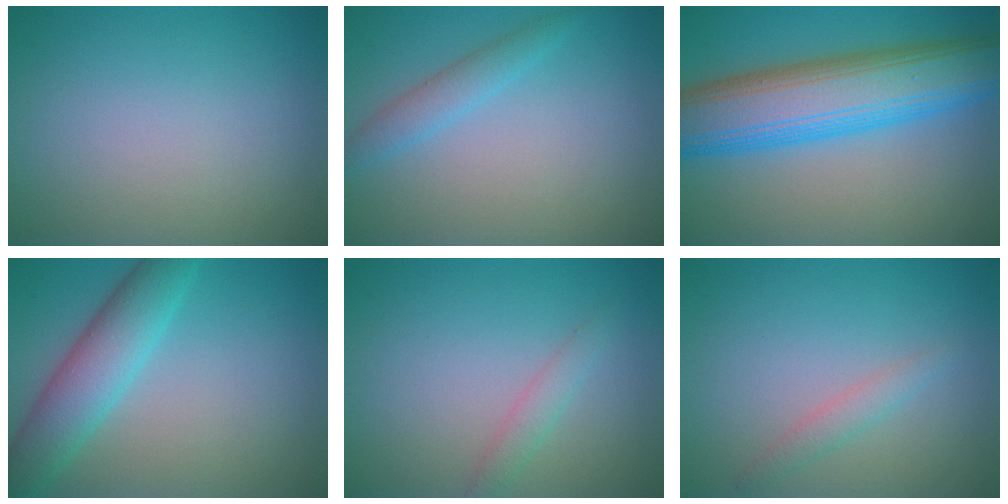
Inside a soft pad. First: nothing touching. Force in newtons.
{"total": 2.0, "press": 2.0, "slide": 0.2}
{"total": 11.2, "press": 11.2, "slide": 0.4}
{"total": 5.6, "press": 5.6, "slide": 0.2}
{"total": 1.5, "press": 1.5, "slide": 0.0}
{"total": 1.3, "press": 1.3, "slide": 0.1}